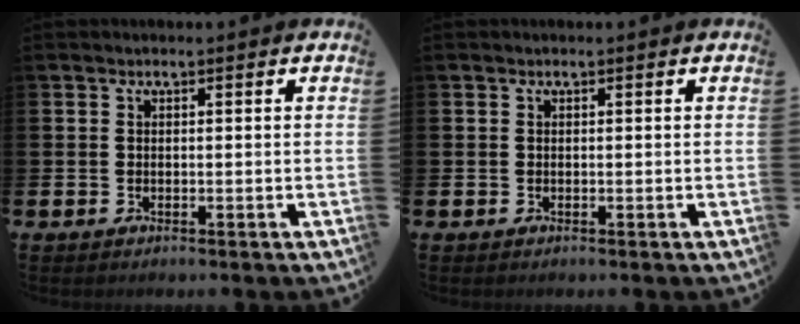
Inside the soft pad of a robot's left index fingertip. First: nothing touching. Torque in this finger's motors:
{"motor_torque": [-0.01, 0.00, 0.00, 0.00]}